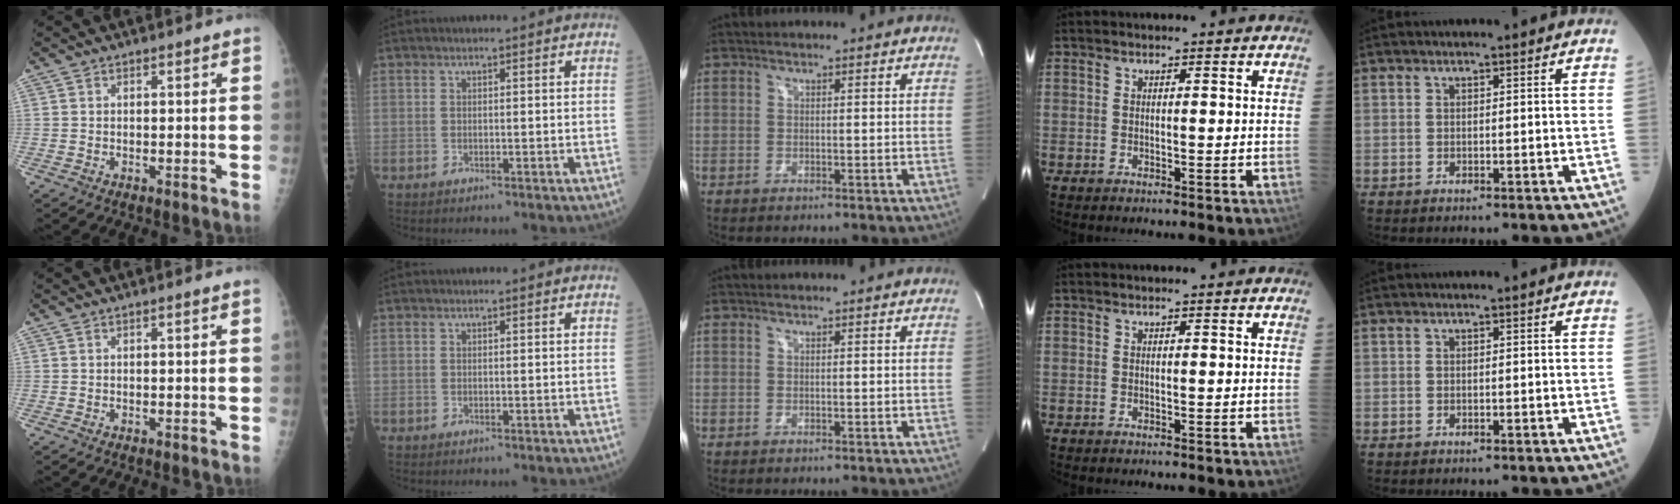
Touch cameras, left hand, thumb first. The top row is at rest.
{}